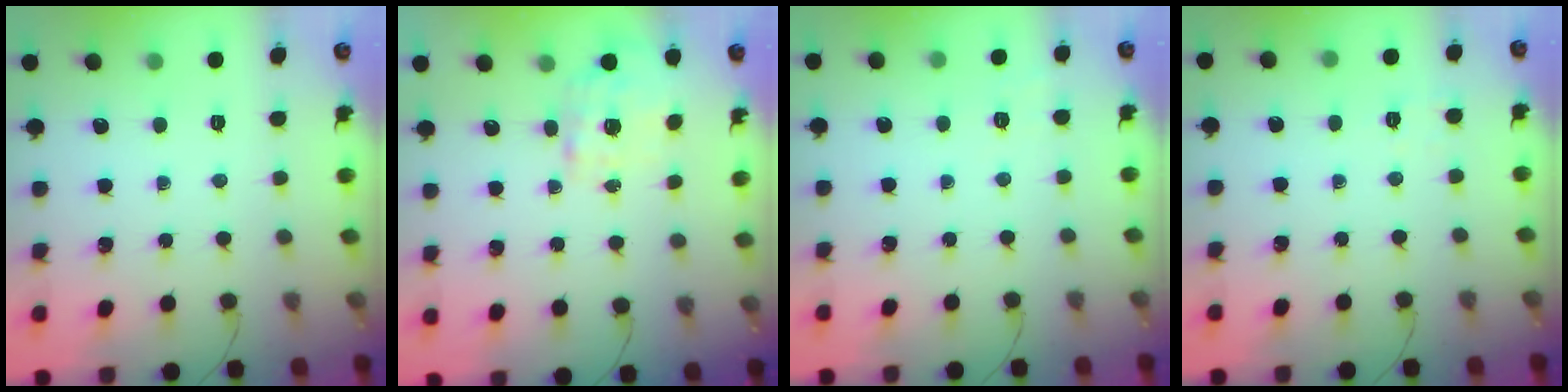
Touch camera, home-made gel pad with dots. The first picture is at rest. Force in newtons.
{"total": 1.4, "press": 1.2, "slide": 0.7}
{"total": 1.5, "press": 0.4, "slide": 1.4}
{"total": 2.0, "press": 1.0, "slide": 1.7}